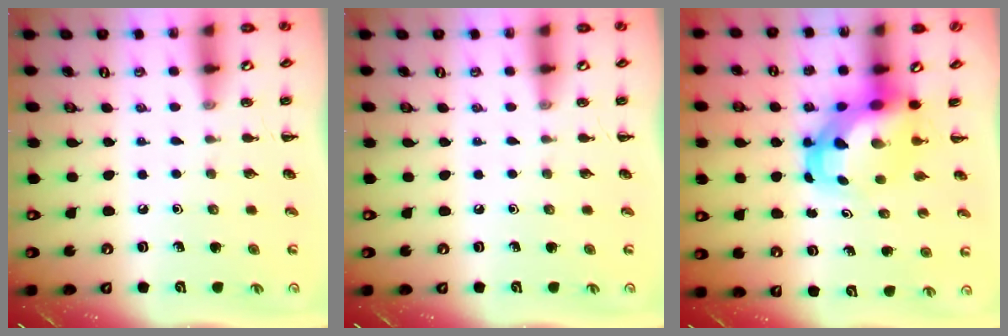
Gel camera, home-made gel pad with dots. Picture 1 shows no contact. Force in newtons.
{"total": 0.0}
{"total": 6.3, "press": 6.1, "slide": 1.6}